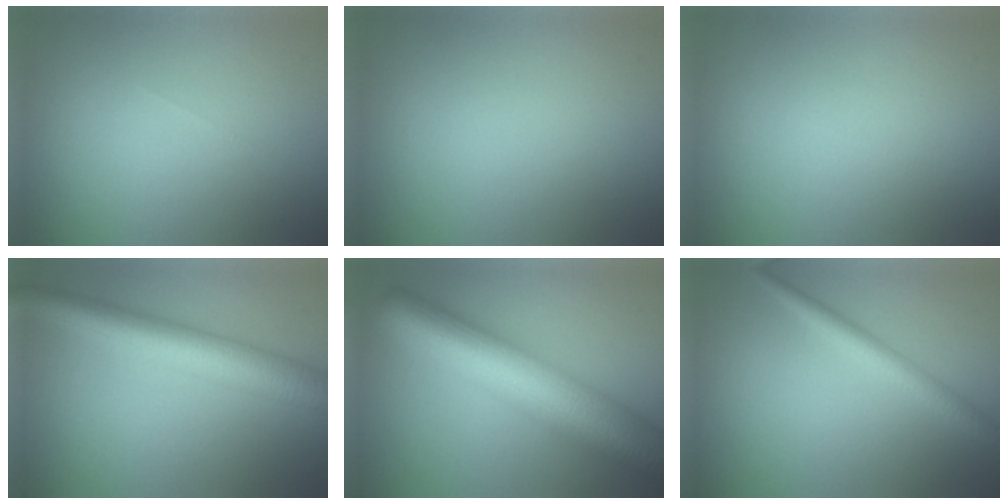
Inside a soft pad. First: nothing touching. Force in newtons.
{"total": 0.0}
{"total": 0.0}
{"total": 7.1, "press": 7.1, "slide": 0.1}
{"total": 11.8, "press": 11.8, "slide": 0.3}
{"total": 2.7, "press": 2.7, "slide": 0.1}